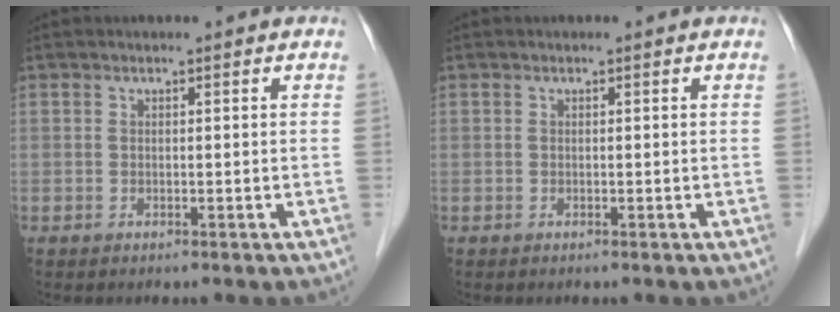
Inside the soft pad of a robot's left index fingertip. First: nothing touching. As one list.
[{"total": 0.0}]